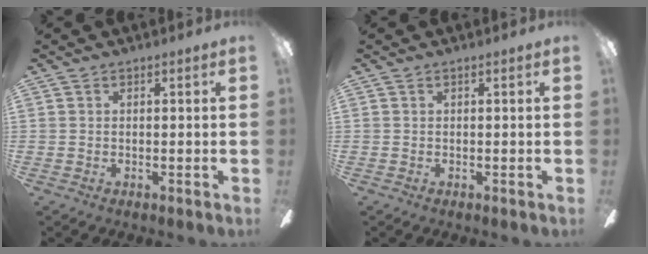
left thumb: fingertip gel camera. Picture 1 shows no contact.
{"total": 0.0}